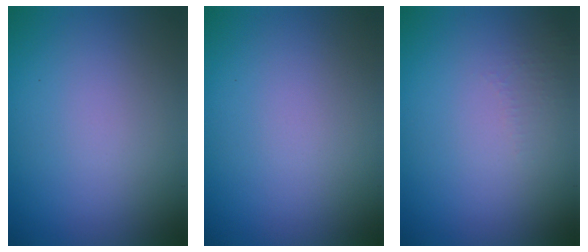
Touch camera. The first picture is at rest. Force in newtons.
{"total": 0.0}
{"total": 1.0, "press": 0.9, "slide": 0.3}